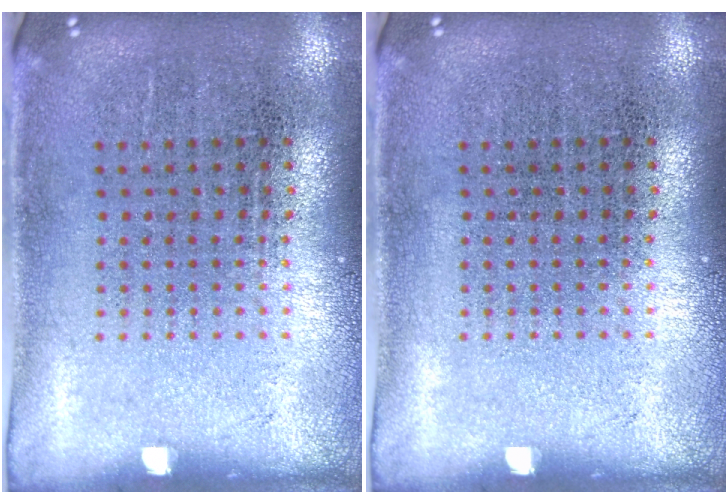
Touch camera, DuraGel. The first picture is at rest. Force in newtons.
{"total": 0.0}